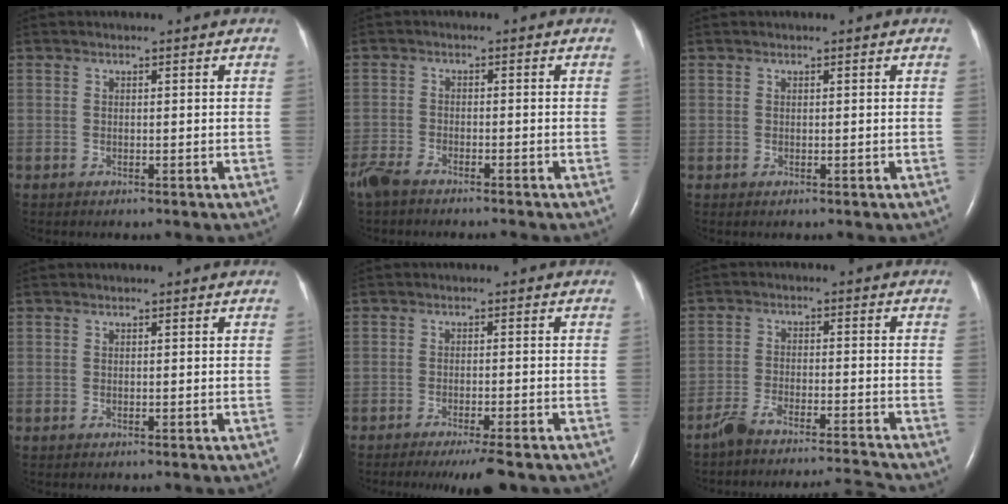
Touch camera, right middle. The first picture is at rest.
{"total": 5.4, "force": [-4.8, 0.9, 2.3], "torque": [-0.041, -0.013, -0.086]}
{"total": 0.0}
{"total": 0.0}
{"total": 6.9, "force": [-5.5, 0.1, 4.1], "torque": [-0.047, -0.014, -0.081]}
{"total": 8.6, "force": [-8.3, -1.3, 1.8], "torque": [-0.033, 0.013, -0.141]}